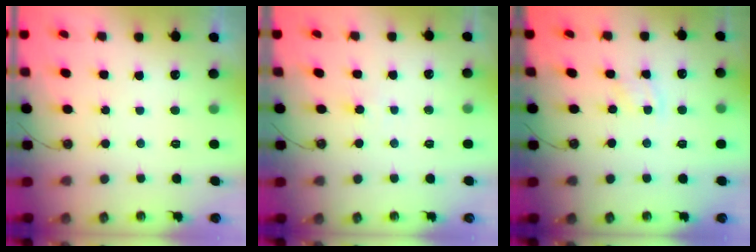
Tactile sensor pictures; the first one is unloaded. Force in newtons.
{"total": 2.7, "press": 2.7, "slide": 0.5}
{"total": 4.6, "press": 4.6, "slide": 0.5}